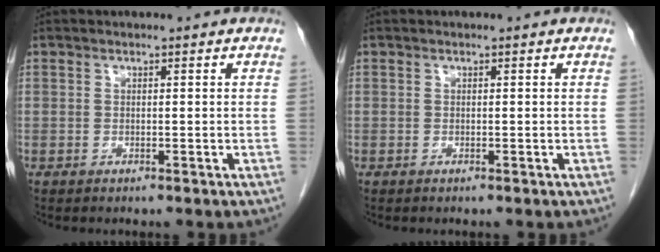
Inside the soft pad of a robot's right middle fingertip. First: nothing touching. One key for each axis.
{"total": 0.0}